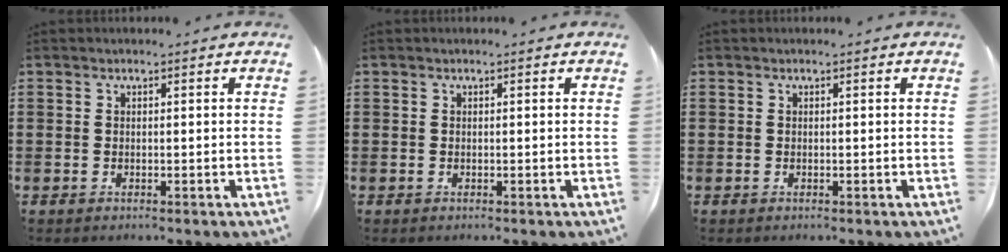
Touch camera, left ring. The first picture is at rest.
{"total": 0.0}
{"total": 0.0}